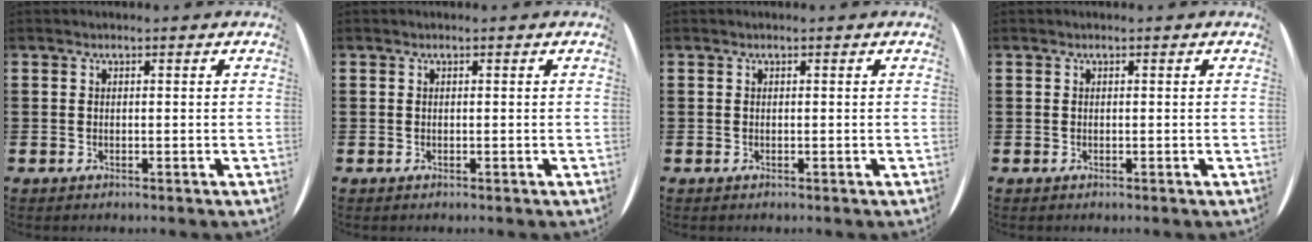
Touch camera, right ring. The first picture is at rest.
{"total": 0.0}
{"total": 0.0}
{"total": 0.0}